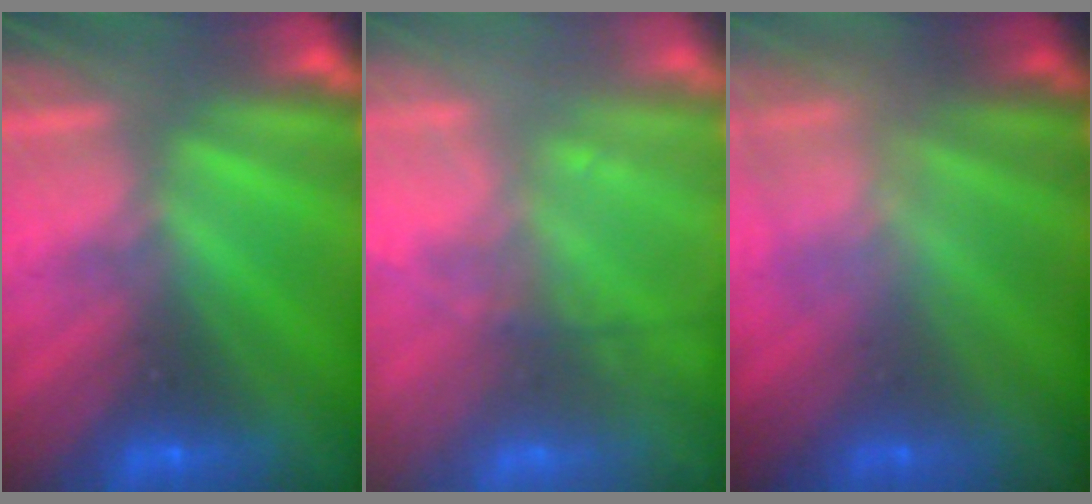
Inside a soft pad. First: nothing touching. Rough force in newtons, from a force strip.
{"total": 7.8}
{"total": 2.3}